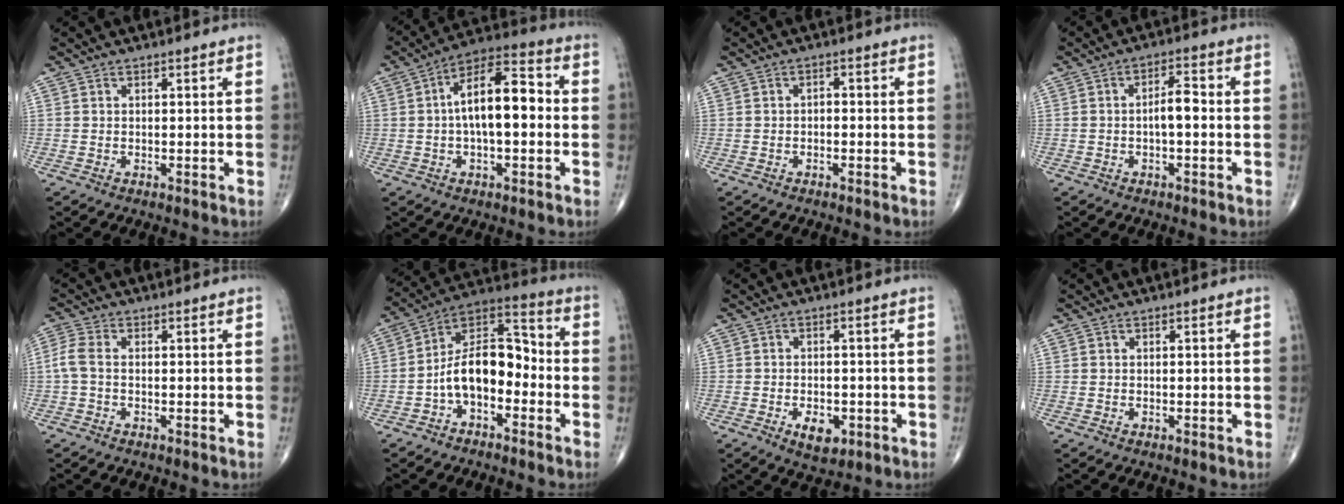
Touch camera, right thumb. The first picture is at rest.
{"total": 13.9, "force": [0.2, 6.2, 12.5], "torque": [-0.198, 0.039, -0.009]}
{"total": 1.2, "force": [-0.5, 0.8, 0.8], "torque": [-0.007, 0.008, -0.012]}
{"total": 4.3, "force": [-0.6, 1.7, 3.9], "torque": [-0.061, 0.016, -0.015]}
{"total": 3.5, "force": [-0.3, 1.8, 2.9], "torque": [-0.079, 0.006, -0.015]}
{"total": 13.1, "force": [-3.5, 7.6, 10.1], "torque": [-0.148, 0.064, -0.073]}
{"total": 5.2, "force": [-2.0, 3.1, 3.7], "torque": [-0.047, 0.002, -0.025]}
{"total": 0.0}